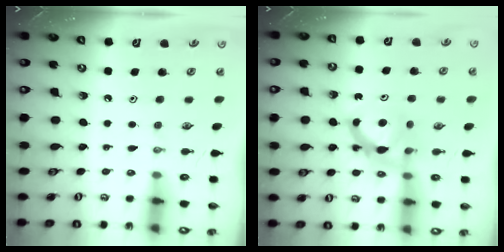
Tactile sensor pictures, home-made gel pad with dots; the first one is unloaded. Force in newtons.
{"total": 7.2, "press": 7.2, "slide": 0.5}